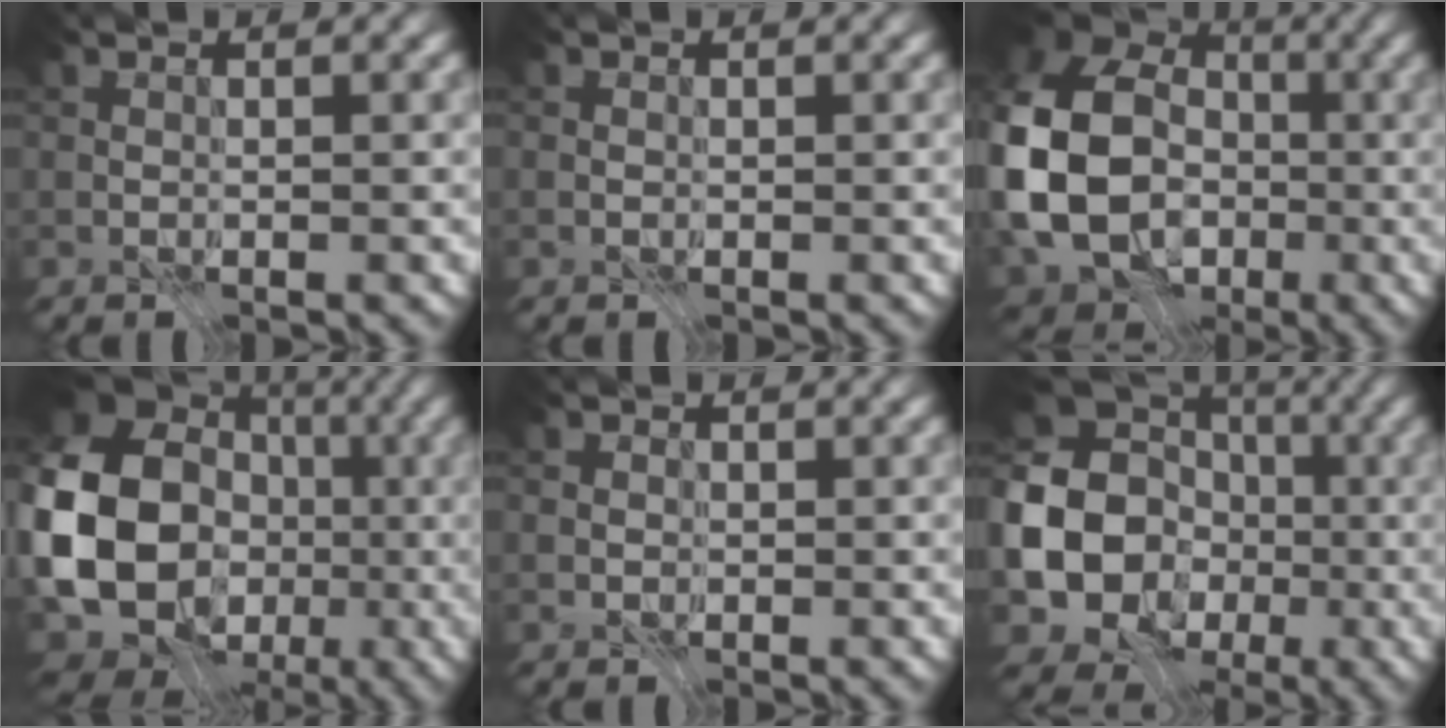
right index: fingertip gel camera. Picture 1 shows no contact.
{"total": 0.0}
{"total": 14.4, "force": [-2.5, 11.6, 8.3], "torque": [-0.204, -0.006, -0.062]}
{"total": 19.1, "force": [-2.5, 16.2, 9.9], "torque": [-0.200, -0.023, -0.064]}
{"total": 0.9, "force": [-0.1, 0.9, 0.2], "torque": [-0.002, -0.002, -0.002]}
{"total": 14.5, "force": [-2.6, 12.8, 6.3], "torque": [-0.142, -0.022, -0.066]}